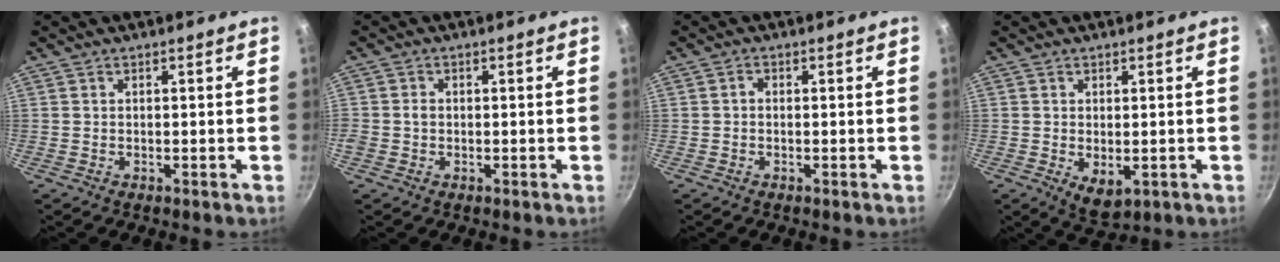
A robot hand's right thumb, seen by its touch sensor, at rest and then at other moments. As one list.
[{"total": 1.8, "force": [-0.2, 1.5, 1.0], "torque": [-0.014, 0.003, -0.004]}, {"total": 1.0, "force": [-0.2, 0.8, 0.6], "torque": [-0.006, 0.003, -0.008]}, {"total": 4.3, "force": [-1.0, 2.4, 3.5], "torque": [-0.055, -0.010, -0.002]}]